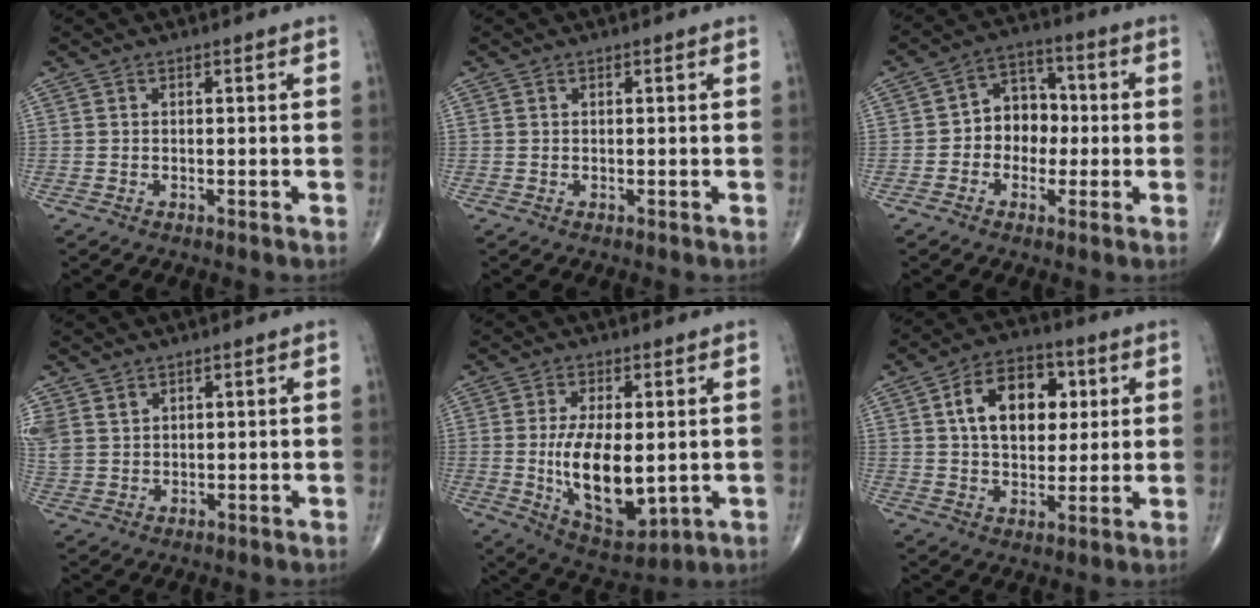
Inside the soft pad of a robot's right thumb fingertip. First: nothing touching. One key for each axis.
{"total": 0.0}
{"total": 8.5, "fx": -0.8, "fy": 6.9, "fz": 5.0, "tx": -0.032, "ty": 0.033, "tz": -0.026}
{"total": 5.7, "fx": 3.3, "fy": 4.2, "fz": 2.1, "tx": -0.047, "ty": -0.005, "tz": 0.079}
{"total": 13.8, "fx": -0.8, "fy": 6.5, "fz": 12.1, "tx": -0.195, "ty": -0.022, "tz": 0.004}
{"total": 14.0, "fx": 3.6, "fy": 9.1, "fz": 10.0, "tx": -0.124, "ty": 0.005, "tz": 0.055}